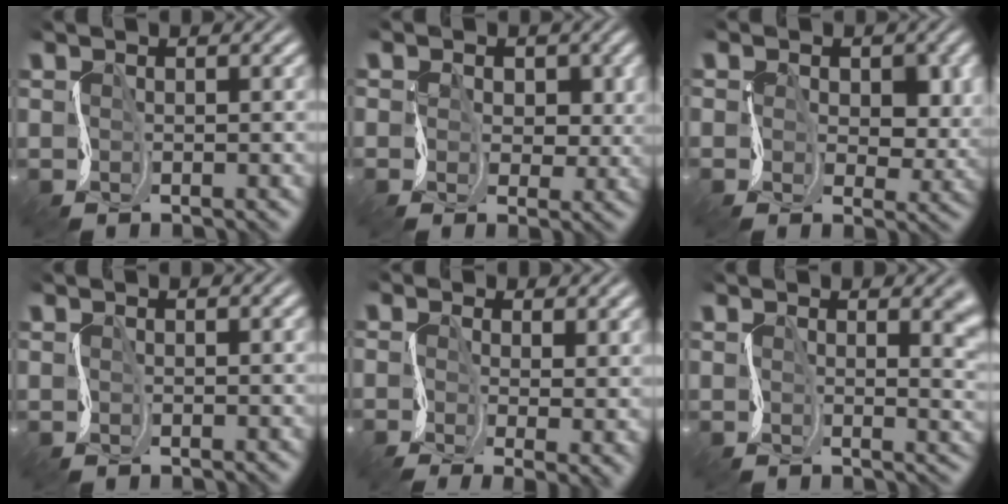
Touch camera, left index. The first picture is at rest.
{"total": 1.2, "force": [0.2, 1.2, -0.4], "torque": [0.003, -0.017, 0.000]}
{"total": 2.3, "force": [0.5, 1.8, 1.2], "torque": [-0.021, -0.018, -0.001]}
{"total": 0.5, "force": [0.2, 0.2, 0.4], "torque": [-0.010, 0.005, 0.000]}
{"total": 0.9, "force": [-0.5, -0.5, 0.6], "torque": [-0.003, -0.014, -0.016]}
{"total": 5.1, "force": [2.3, 2.0, 4.1], "torque": [-0.035, 0.002, 0.029]}